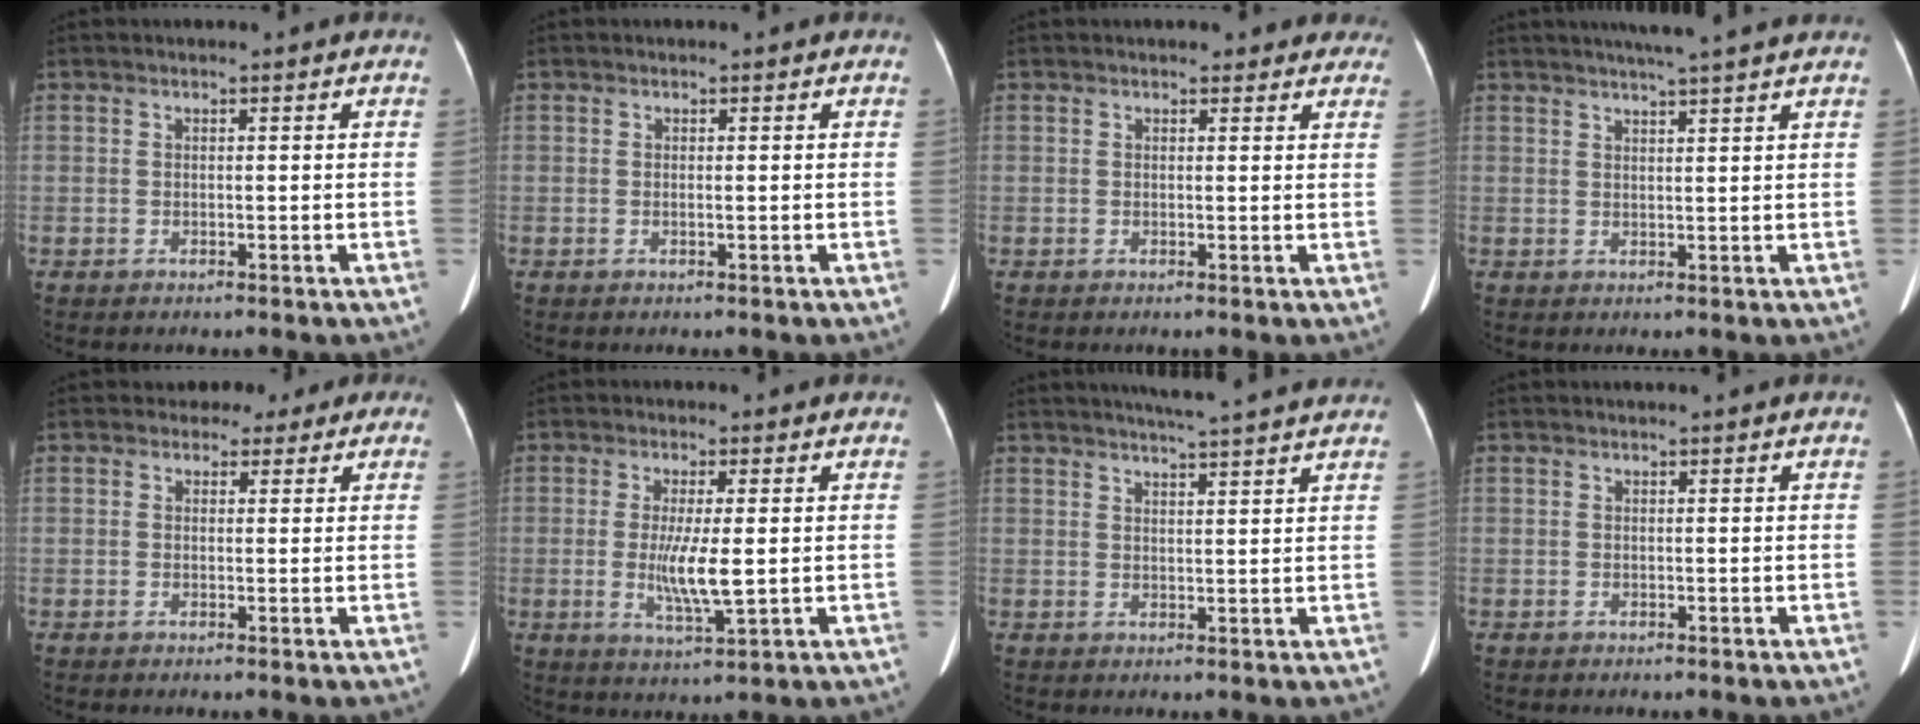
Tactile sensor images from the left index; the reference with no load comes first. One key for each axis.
{"total": 0.0}
{"total": 4.3, "fx": 3.6, "fy": 2.0, "fz": 1.0, "tx": 0.005, "ty": 0.001, "tz": 0.028}
{"total": 7.5, "fx": 6.3, "fy": -0.6, "fz": 4.0, "tx": -0.061, "ty": 0.021, "tz": 0.080}
{"total": 3.5, "fx": 2.3, "fy": 2.6, "fz": 0.2, "tx": 0.003, "ty": 0.007, "tz": 0.017}
{"total": 6.3, "fx": -0.2, "fy": 0.7, "fz": 6.2, "tx": -0.125, "ty": -0.016, "tz": -0.004}
{"total": 9.6, "fx": 8.7, "fy": -0.1, "fz": 4.1, "tx": -0.063, "ty": 0.017, "tz": 0.105}
{"total": 0.5, "fx": 0.5, "fy": 0.0, "fz": 0.2, "tx": -0.003, "ty": 0.011, "tz": 0.008}